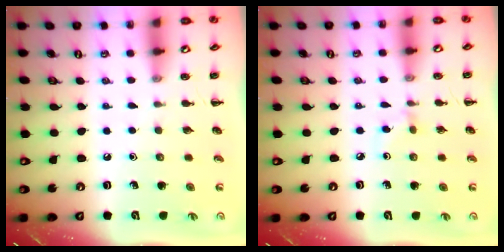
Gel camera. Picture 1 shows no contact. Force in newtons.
{"total": 2.7, "press": 2.5, "slide": 1.0}